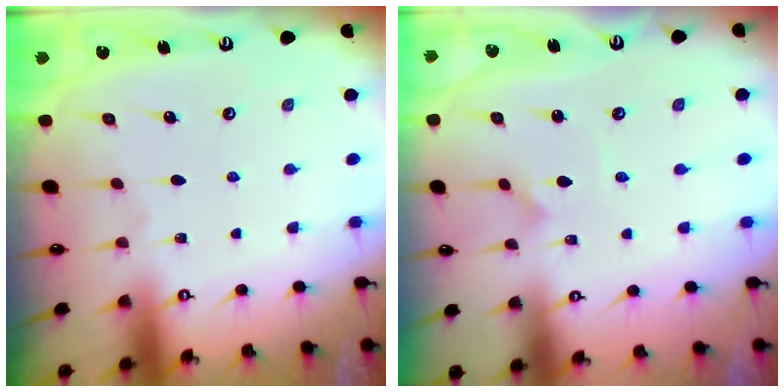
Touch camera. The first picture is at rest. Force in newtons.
{"total": 1.2, "press": 1.2, "slide": 0.1}